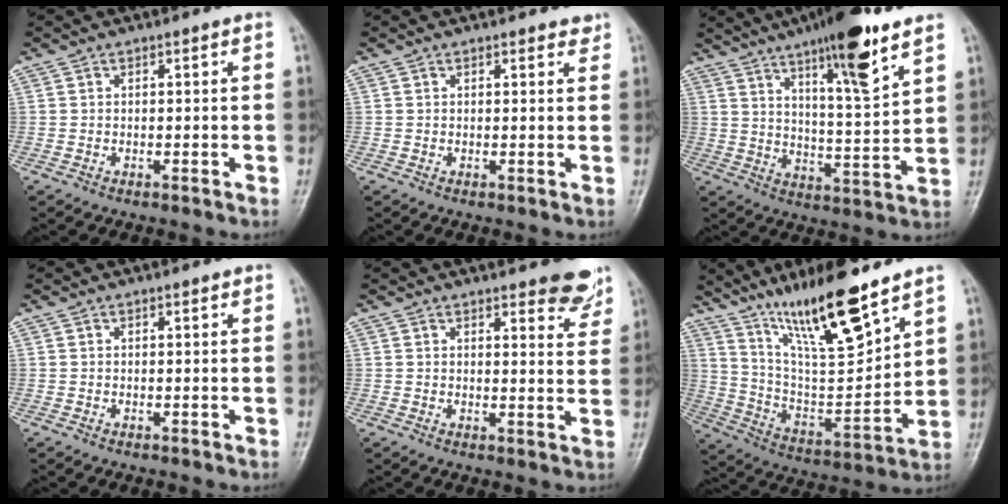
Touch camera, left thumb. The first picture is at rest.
{"total": 2.3, "force": [1.8, 0.9, 1.0], "torque": [0.001, -0.005, 0.018]}
{"total": 15.9, "force": [9.8, 2.9, 12.2], "torque": [-0.183, -0.051, 0.161]}
{"total": 0.7, "force": [0.5, 0.2, 0.5], "torque": [-0.007, -0.001, 0.005]}
{"total": 6.9, "force": [5.3, 2.0, 3.9], "torque": [-0.021, -0.033, 0.058]}
{"total": 19.2, "force": [13.2, 3.6, 13.4], "torque": [-0.206, -0.072, 0.245]}